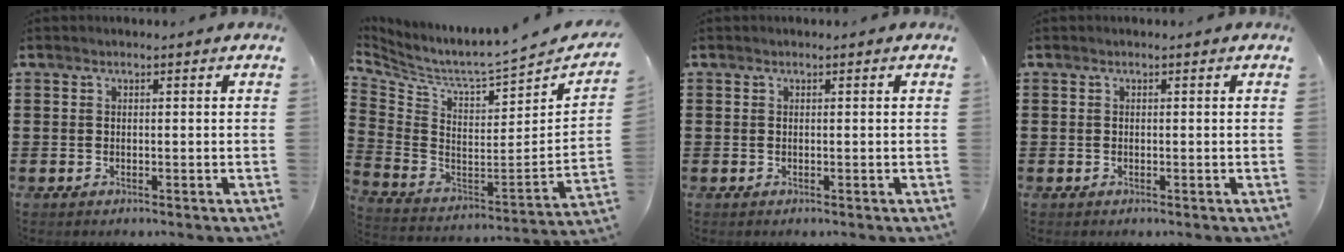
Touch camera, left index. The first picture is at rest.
{"total": 4.5, "force": [4.1, -0.1, 1.9], "torque": [-0.064, -0.058, 0.059]}
{"total": 0.0}
{"total": 0.0}